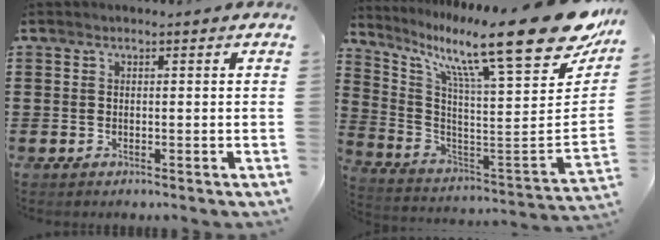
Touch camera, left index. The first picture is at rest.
{"total": 16.4, "force": [11.1, 1.2, 12.0], "torque": [-0.212, -0.097, 0.170]}